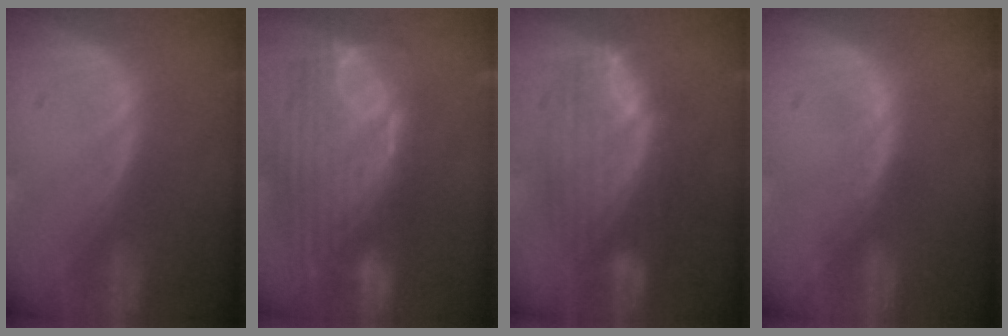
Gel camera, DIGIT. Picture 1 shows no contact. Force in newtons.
{"total": 12.5, "press": 10.6, "slide": 6.7}
{"total": 8.2, "press": 8.2, "slide": 0.2}
{"total": 0.8, "press": 0.7, "slide": 0.2}